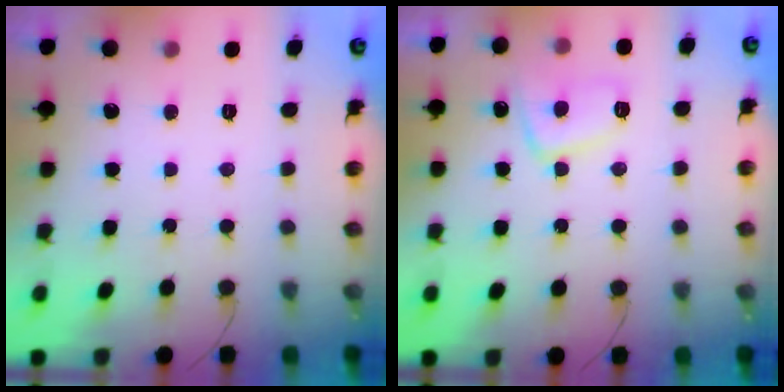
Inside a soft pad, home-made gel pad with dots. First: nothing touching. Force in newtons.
{"total": 9.3, "press": 9.2, "slide": 0.8}